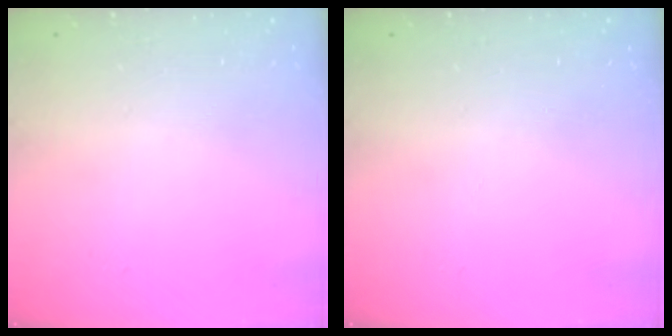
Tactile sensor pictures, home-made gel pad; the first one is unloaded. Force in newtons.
{"total": 0.0}